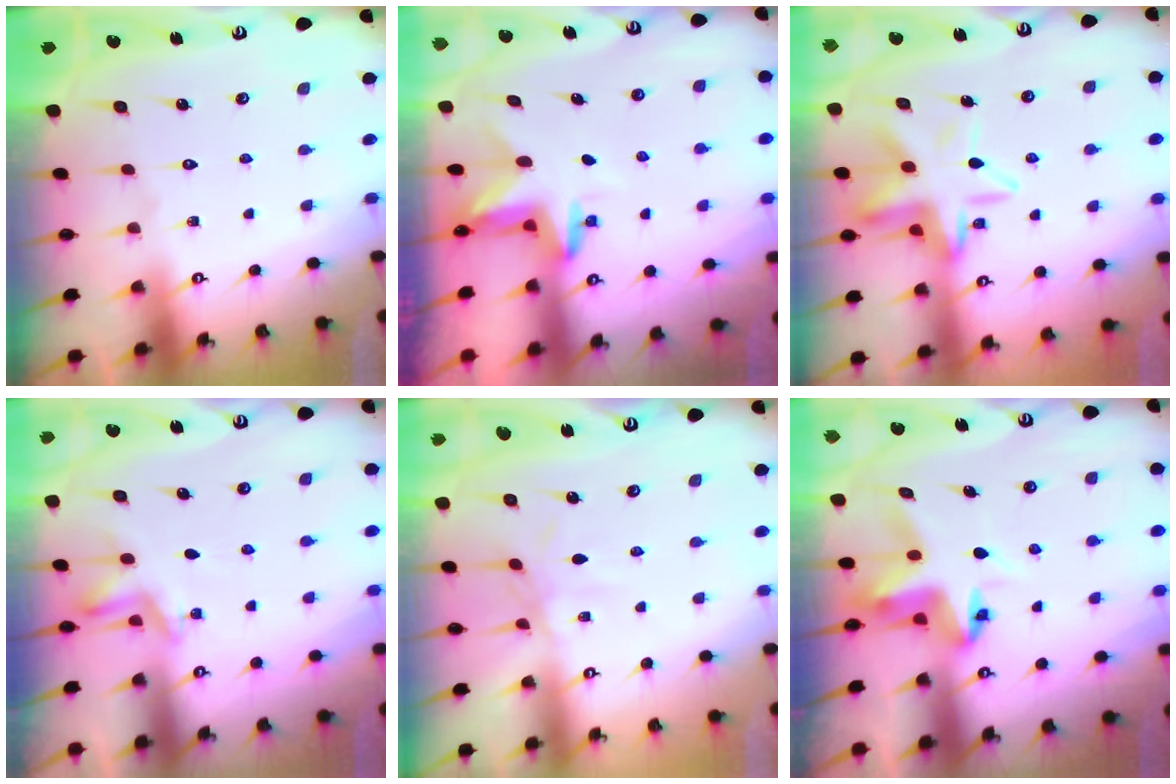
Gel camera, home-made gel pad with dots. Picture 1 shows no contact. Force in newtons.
{"total": 3.4, "press": 3.4, "slide": 0.3}
{"total": 12.3, "press": 12.2, "slide": 1.9}
{"total": 4.0, "press": 3.6, "slide": 1.8}
{"total": 3.0, "press": 3.0, "slide": 0.1}
{"total": 5.5, "press": 5.5, "slide": 0.3}